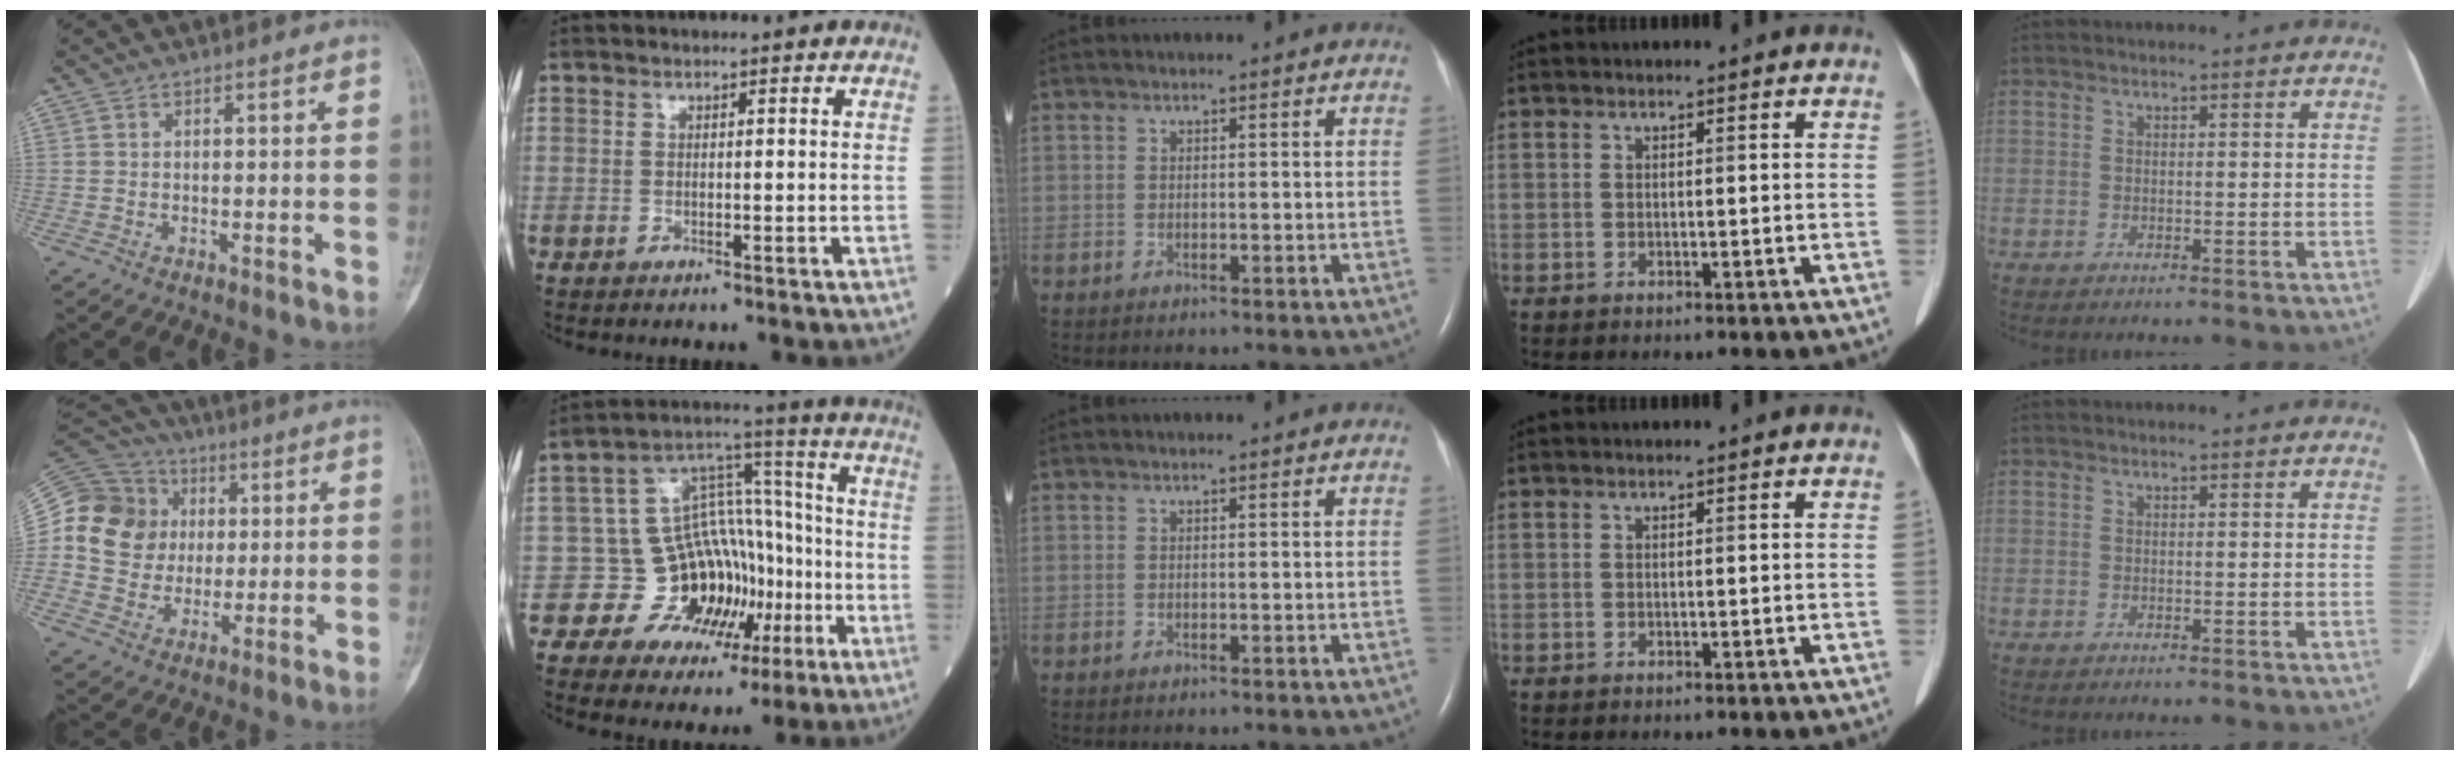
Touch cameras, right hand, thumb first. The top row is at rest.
{"thumb": {"total": 16.5, "force": [1.6, 15.2, 6.2], "torque": [-0.092, 0.031, 0.031]}, "index": {"total": 12.1, "force": [-4.0, 9.8, 5.9], "torque": [-0.079, 0.039, -0.054]}}